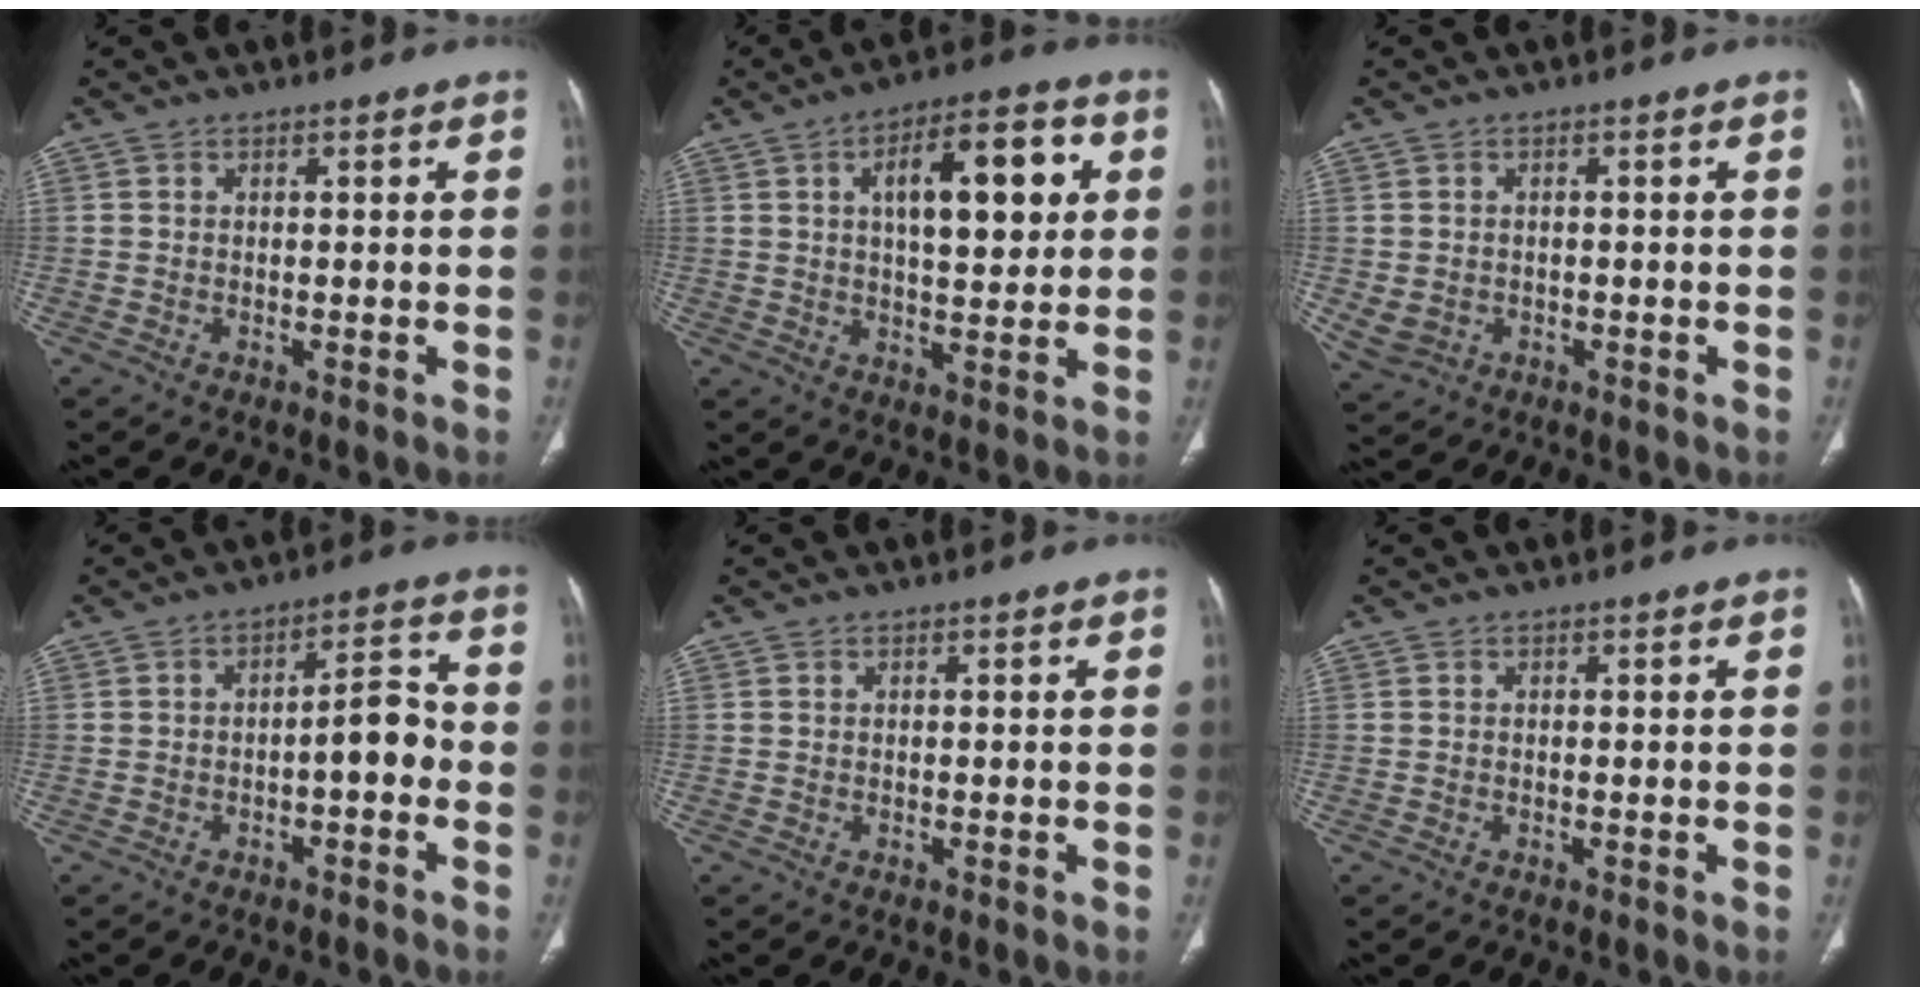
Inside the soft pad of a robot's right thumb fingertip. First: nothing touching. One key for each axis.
{"total": 14.7, "fx": 4.0, "fy": 6.1, "fz": 12.8, "tx": -0.160, "ty": 0.004, "tz": 0.059}
{"total": 3.8, "fx": -0.6, "fy": 3.3, "fz": 1.8, "tx": -0.038, "ty": 0.003, "tz": 0.004}
{"total": 6.4, "fx": -1.8, "fy": 2.6, "fz": 5.5, "tx": -0.065, "ty": 0.034, "tz": -0.029}
{"total": 0.0}
{"total": 0.0}